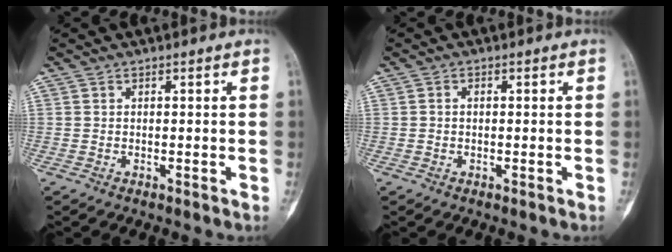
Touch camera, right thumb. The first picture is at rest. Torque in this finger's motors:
{"motor_torque": [-0.35, 0.32, 0.01, 0.01, -0.08]}